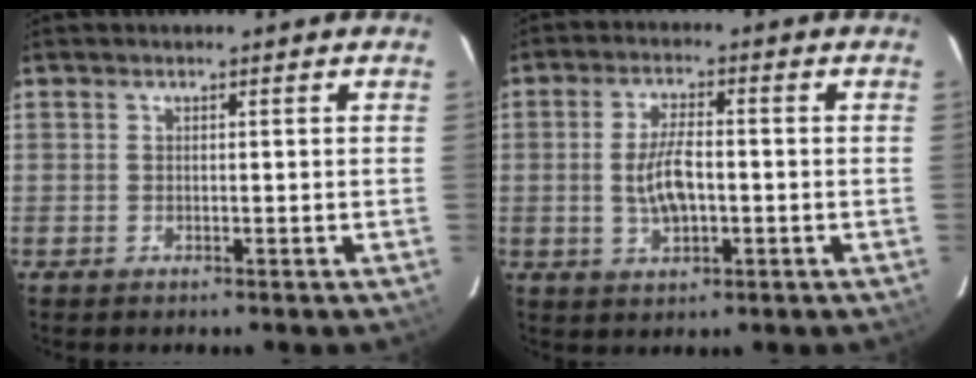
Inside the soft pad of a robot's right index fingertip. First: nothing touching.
{"total": 7.0, "force": [-0.8, 3.1, 6.3], "torque": [-0.124, 0.001, -0.011]}